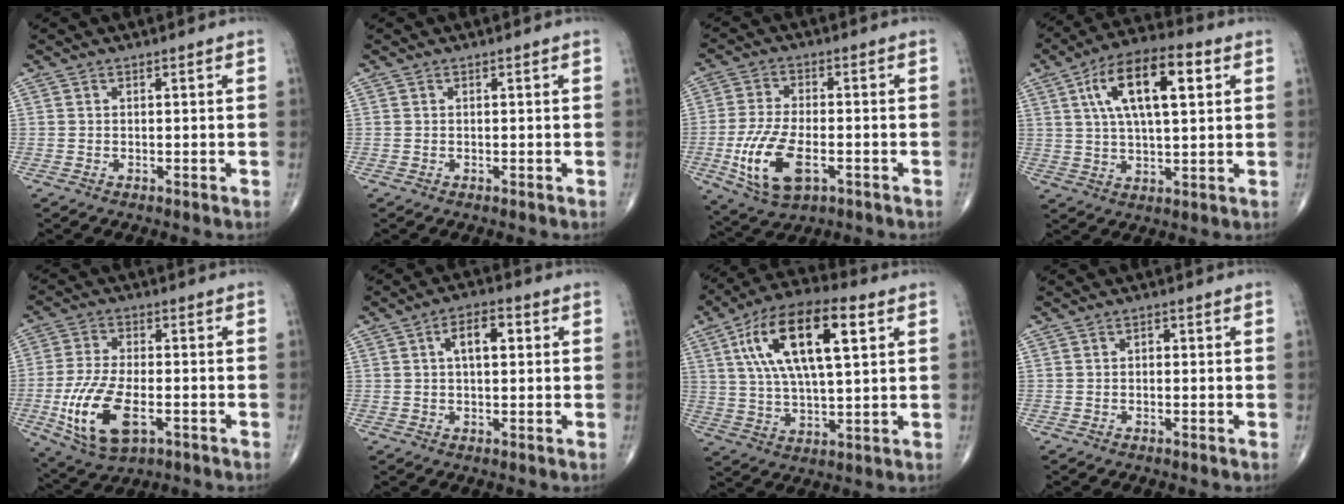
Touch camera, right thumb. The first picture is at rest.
{"total": 0.0}
{"total": 12.5, "force": [-3.8, 6.1, 10.2], "torque": [-0.205, 0.005, -0.063]}
{"total": 15.6, "force": [5.0, 6.2, 13.3], "torque": [-0.220, 0.010, 0.080]}
{"total": 14.0, "force": [-4.1, 6.8, 11.5], "torque": [-0.231, 0.005, -0.067]}
{"total": 6.1, "force": [1.4, 3.0, 5.1], "torque": [-0.073, 0.013, 0.018]}
{"total": 18.8, "force": [6.1, 7.3, 16.2], "torque": [-0.287, 0.009, 0.101]}
{"total": 1.0, "force": [0.0, 0.7, 0.7], "torque": [-0.001, 0.006, -0.005]}